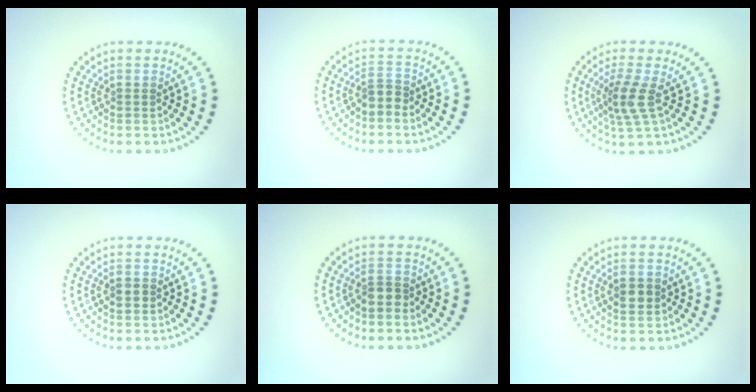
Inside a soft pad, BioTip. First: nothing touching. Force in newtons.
{"total": 1.7, "press": 1.4, "slide": 1.1}
{"total": 2.9, "press": 2.2, "slide": 1.8}
{"total": 1.4, "press": 1.4, "slide": 0.2}
{"total": 1.7, "press": 1.5, "slide": 0.9}
{"total": 1.7, "press": 1.7, "slide": 0.1}